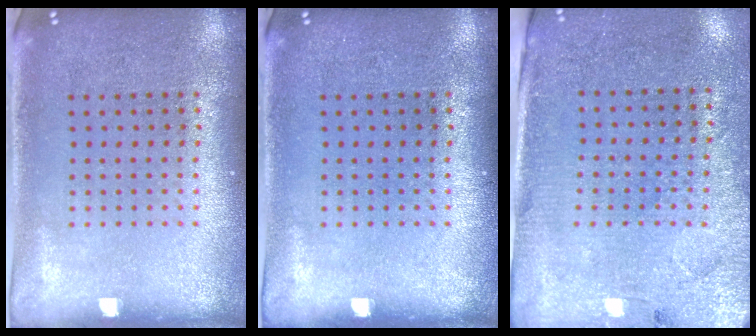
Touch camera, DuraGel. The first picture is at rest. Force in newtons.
{"total": 0.0}
{"total": 2.8, "press": 2.6, "slide": 1.1}